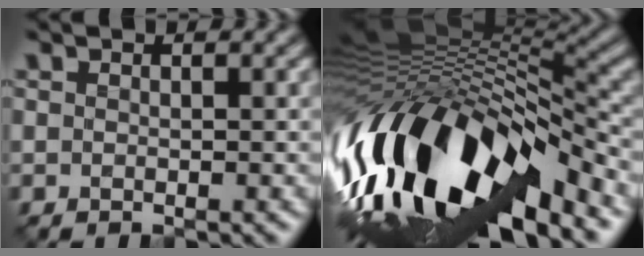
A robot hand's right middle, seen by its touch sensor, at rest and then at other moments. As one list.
[{"total": 16.1, "force": [-6.0, 6.7, 13.4], "torque": [-0.244, 0.018, -0.117]}]